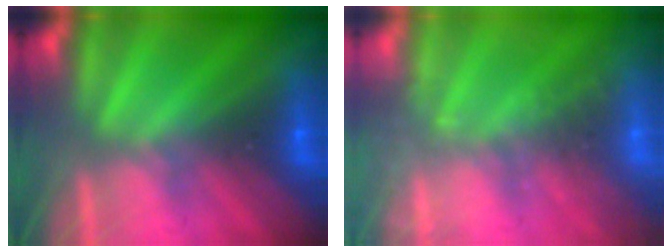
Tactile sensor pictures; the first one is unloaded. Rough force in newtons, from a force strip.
{"total": 1.9}